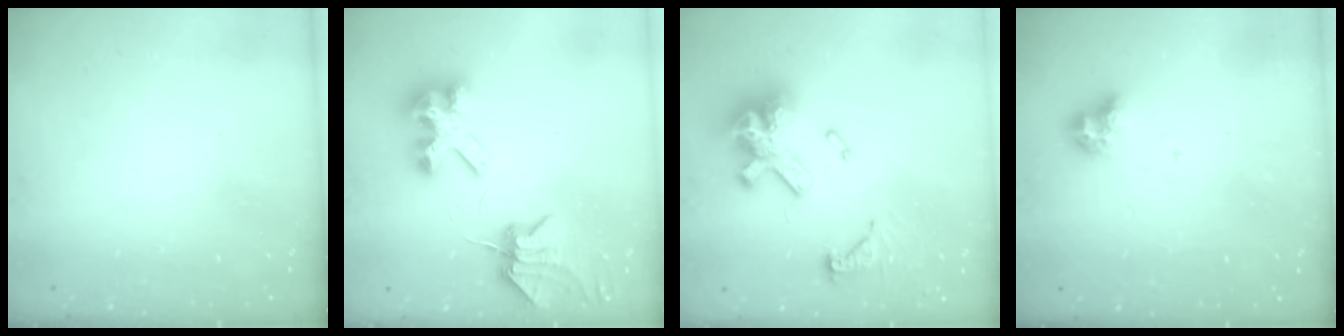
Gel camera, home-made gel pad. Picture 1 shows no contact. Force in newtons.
{"total": 7.1, "press": 7.0, "slide": 0.9}
{"total": 18.5, "press": 18.3, "slide": 2.4}
{"total": 7.8, "press": 7.7, "slide": 0.6}